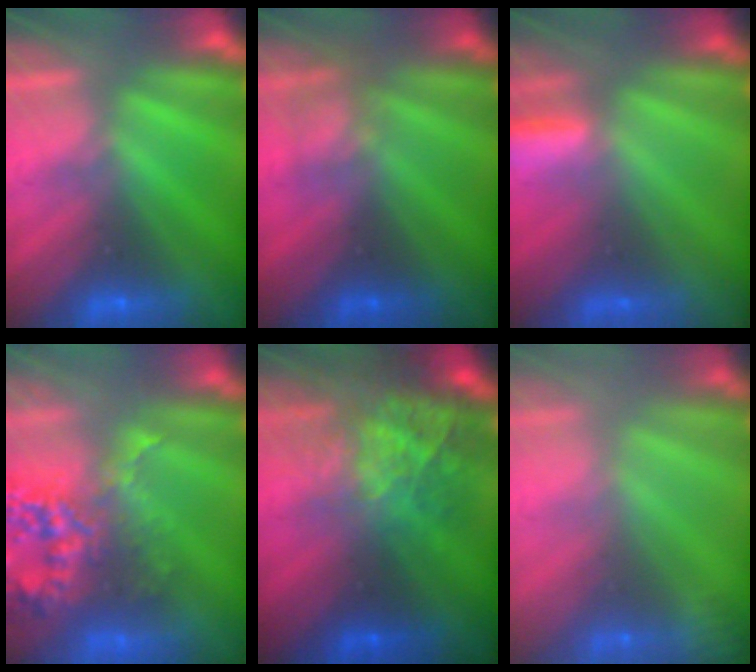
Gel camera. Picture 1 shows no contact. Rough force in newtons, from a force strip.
{"total": 2.4}
{"total": 2.8}
{"total": 9.3}
{"total": 5.9}
{"total": 2.4}